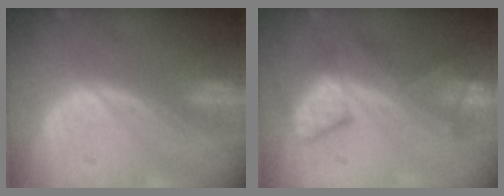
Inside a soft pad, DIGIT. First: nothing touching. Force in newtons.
{"total": 8.0, "press": 7.5, "slide": 2.7}